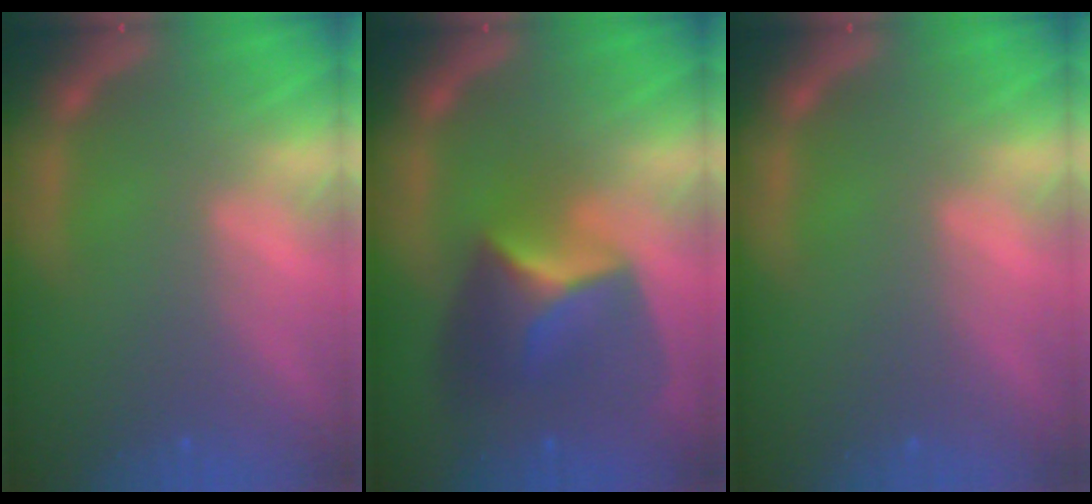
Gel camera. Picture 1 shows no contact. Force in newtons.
{"total": 7.4}
{"total": 0.0}